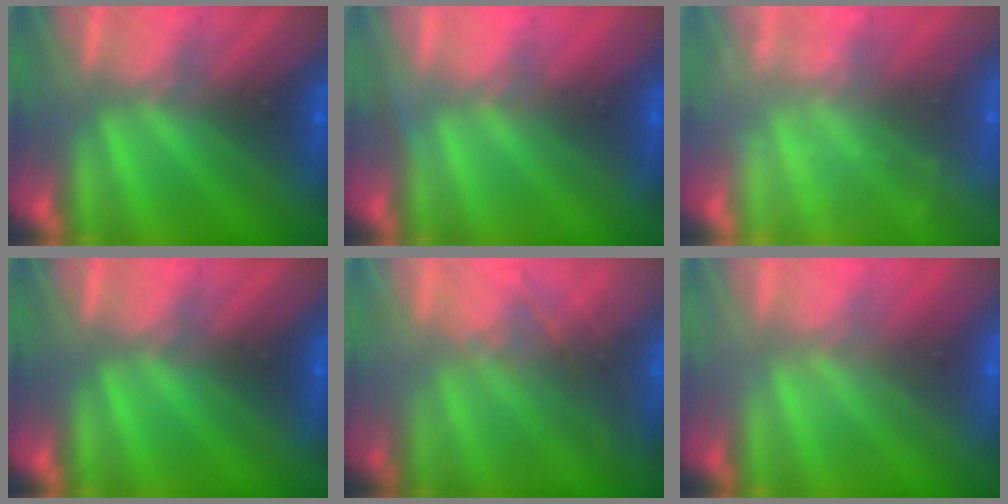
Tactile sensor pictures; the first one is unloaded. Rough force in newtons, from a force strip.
{"total": 3.8}
{"total": 2.3}
{"total": 0.0}
{"total": 5.7}
{"total": 1.6}